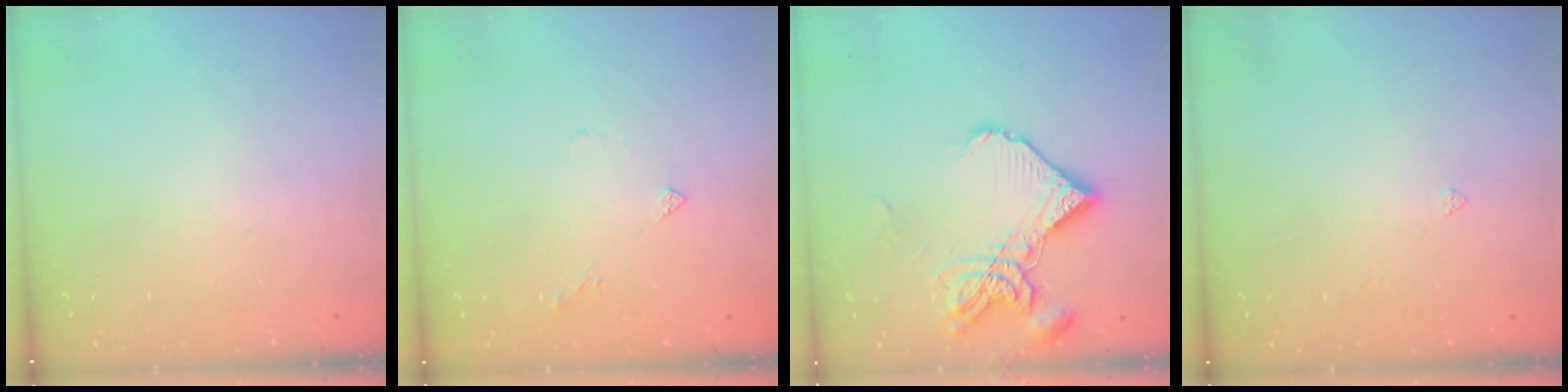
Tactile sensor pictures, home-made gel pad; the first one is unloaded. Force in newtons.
{"total": 3.6, "press": 3.5, "slide": 0.8}
{"total": 12.9, "press": 12.8, "slide": 1.6}
{"total": 1.5, "press": 1.4, "slide": 0.3}